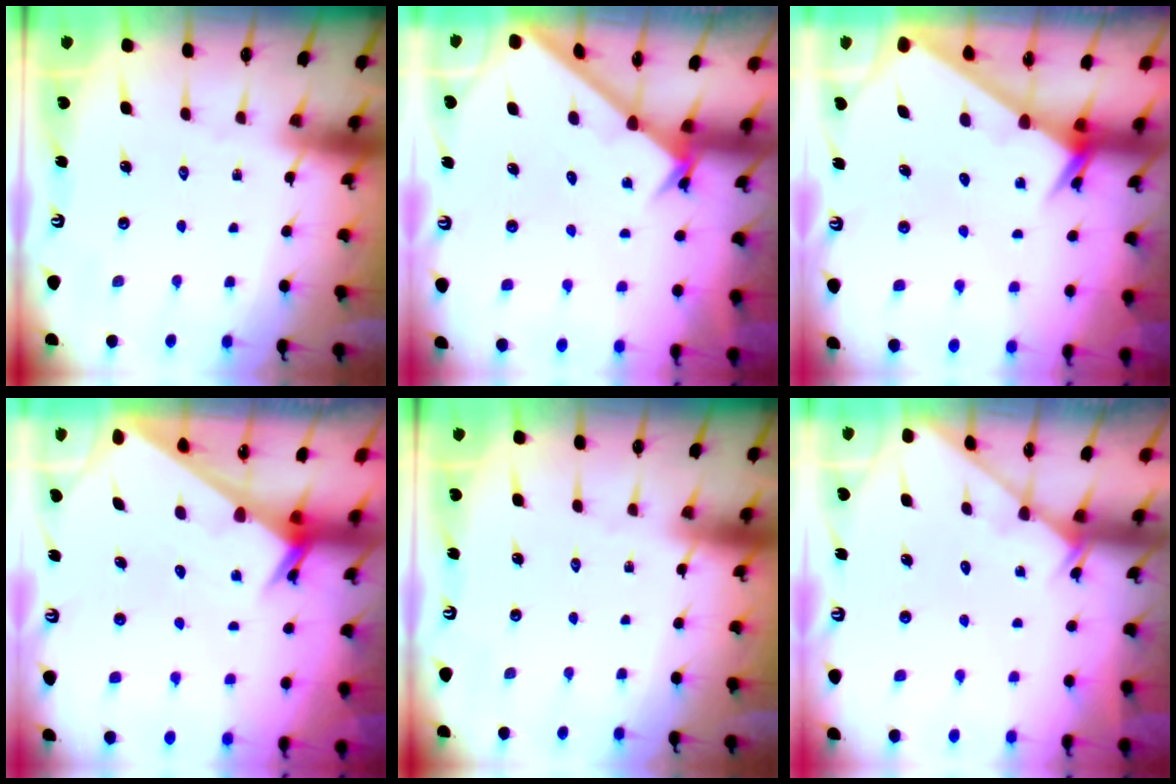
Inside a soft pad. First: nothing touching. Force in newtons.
{"total": 2.1, "press": 2.1, "slide": 0.3}
{"total": 2.3, "press": 2.3, "slide": 0.1}
{"total": 2.2, "press": 2.2, "slide": 0.1}
{"total": 0.0}
{"total": 2.6, "press": 2.6, "slide": 0.3}